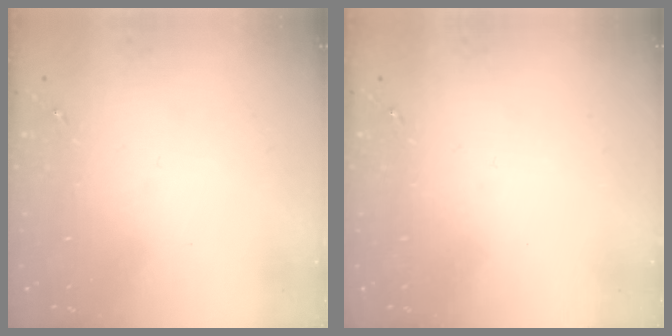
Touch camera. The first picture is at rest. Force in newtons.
{"total": 0.0}